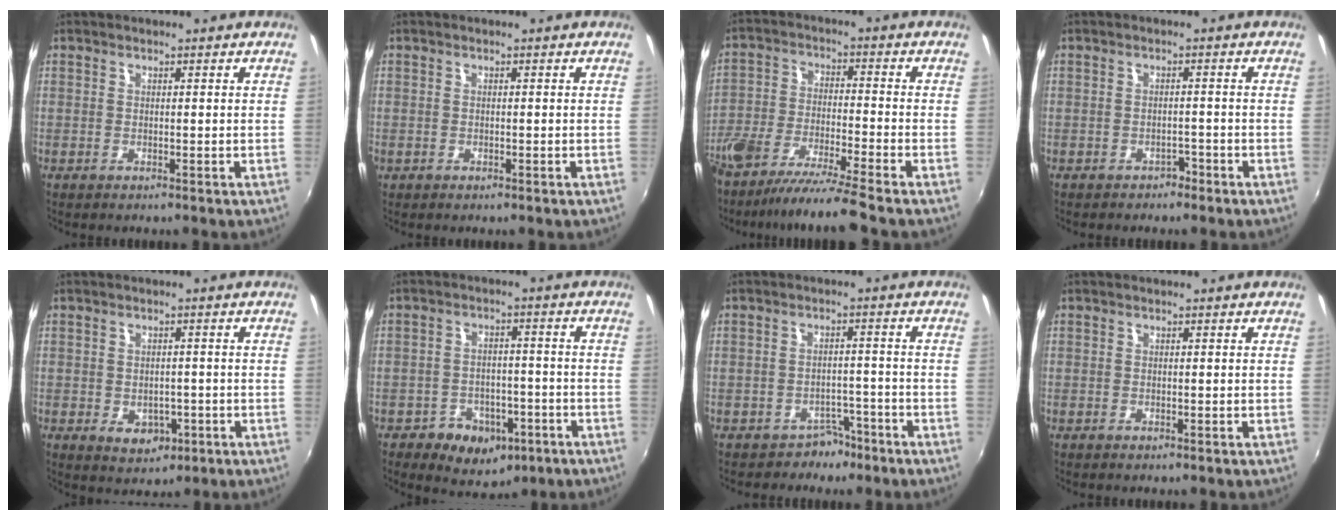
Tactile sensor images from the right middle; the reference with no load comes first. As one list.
[{"total": 0.6, "force": [-0.4, 0.4, 0.1], "torque": [-0.004, -0.003, -0.008]}, {"total": 12.1, "force": [-9.9, -0.3, 6.9], "torque": [-0.146, -0.030, -0.178]}, {"total": 2.1, "force": [-1.8, 1.0, 0.4], "torque": [-0.012, -0.002, -0.024]}, {"total": 5.1, "force": [-1.7, 3.8, 3.0], "torque": [-0.054, -0.006, -0.015]}, {"total": 10.3, "force": [-5.5, 7.5, 4.3], "torque": [-0.103, 0.016, -0.057]}, {"total": 4.1, "force": [-3.2, 2.4, 0.4], "torque": [-0.006, 0.015, -0.046]}, {"total": 0.0}]